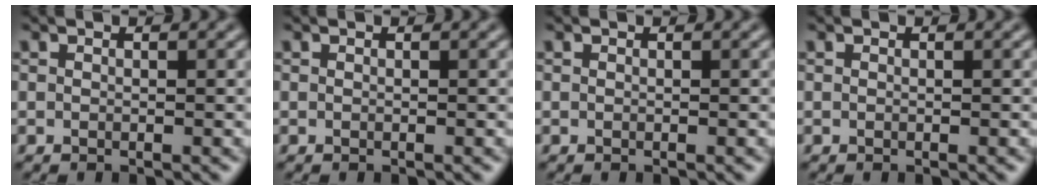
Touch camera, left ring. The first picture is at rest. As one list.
[{"total": 0.0}, {"total": 0.0}, {"total": 0.0}]